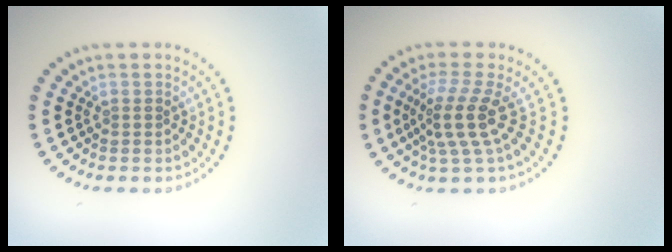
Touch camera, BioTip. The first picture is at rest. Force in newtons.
{"total": 3.8, "press": 2.7, "slide": 2.6}